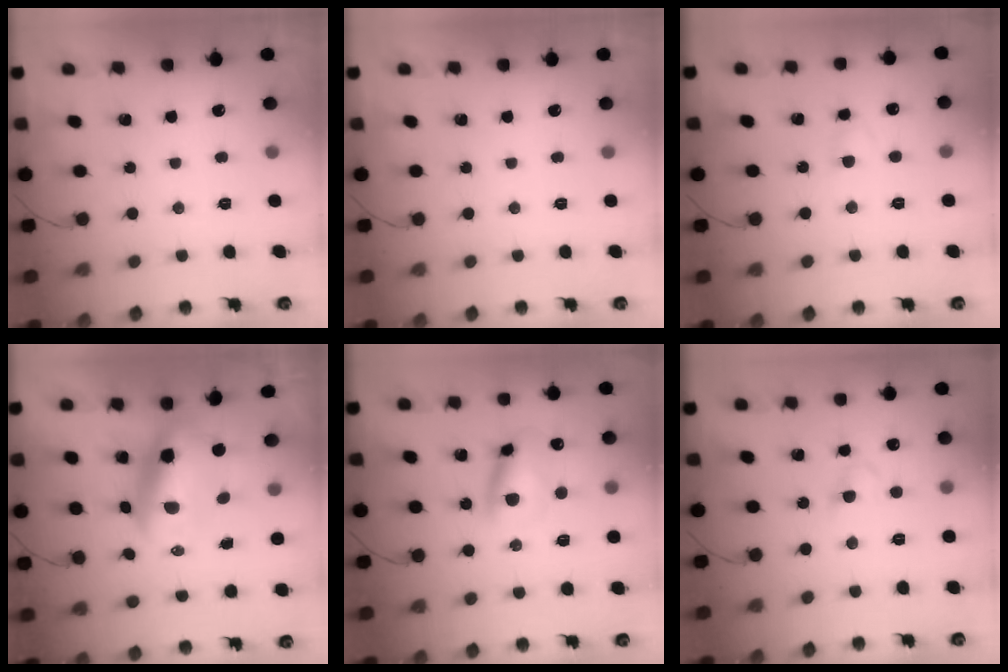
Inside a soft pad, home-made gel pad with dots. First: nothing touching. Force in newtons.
{"total": 0.0}
{"total": 2.3, "press": 2.1, "slide": 1.0}
{"total": 10.0, "press": 9.7, "slide": 2.5}
{"total": 10.5, "press": 10.4, "slide": 1.6}
{"total": 2.4, "press": 2.1, "slide": 1.1}